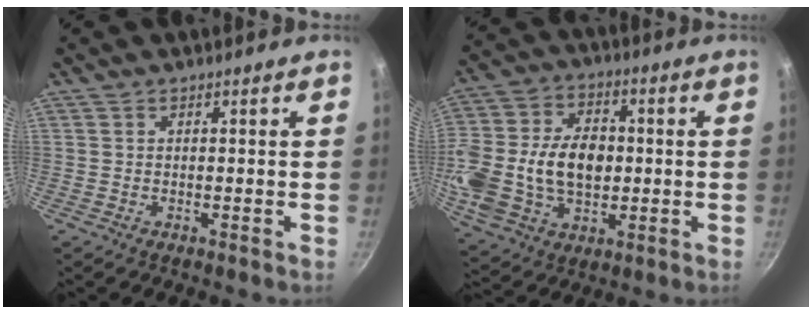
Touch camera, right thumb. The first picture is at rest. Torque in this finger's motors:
{"motor_torque": [2.38, 2.61, 1.37, -0.81, 0.27]}